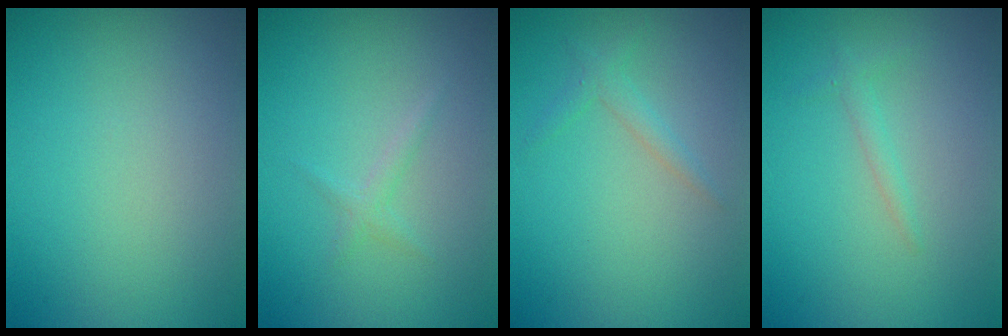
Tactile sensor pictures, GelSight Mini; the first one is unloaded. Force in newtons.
{"total": 0.9, "press": 0.9, "slide": 0.1}
{"total": 1.3, "press": 1.3, "slide": 0.1}
{"total": 1.0, "press": 1.0, "slide": 0.1}